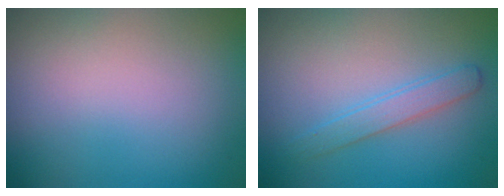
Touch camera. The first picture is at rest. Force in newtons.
{"total": 1.9, "press": 1.9, "slide": 0.1}